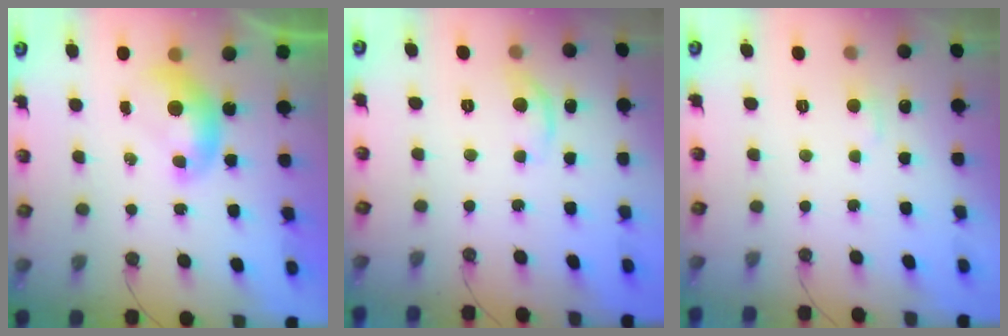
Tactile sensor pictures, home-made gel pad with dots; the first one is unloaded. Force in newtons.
{"total": 4.5, "press": 4.4, "slide": 0.5}
{"total": 2.0, "press": 1.9, "slide": 0.5}